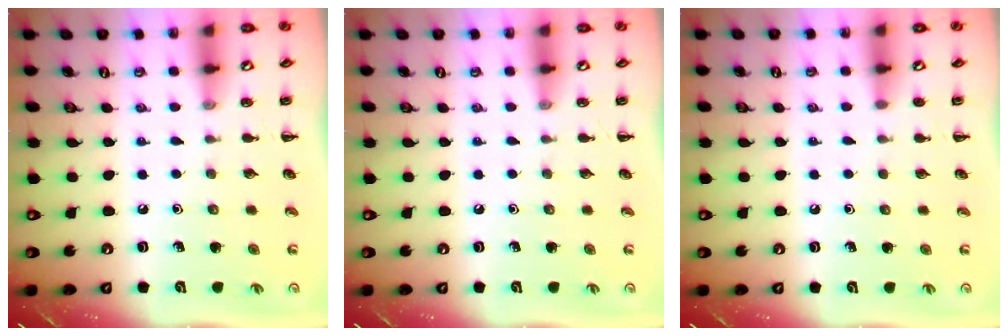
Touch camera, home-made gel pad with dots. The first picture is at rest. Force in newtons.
{"total": 0.0}
{"total": 1.9, "press": 1.9, "slide": 0.4}